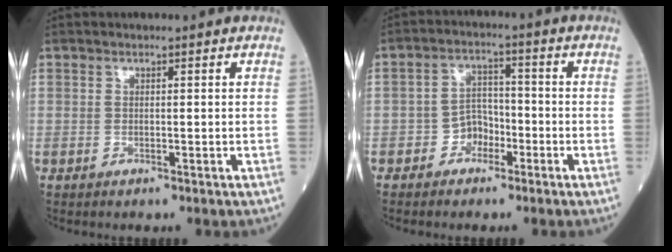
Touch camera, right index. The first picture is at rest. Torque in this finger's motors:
{"motor_torque": [0.28, -0.25, 0.01, 0.00]}